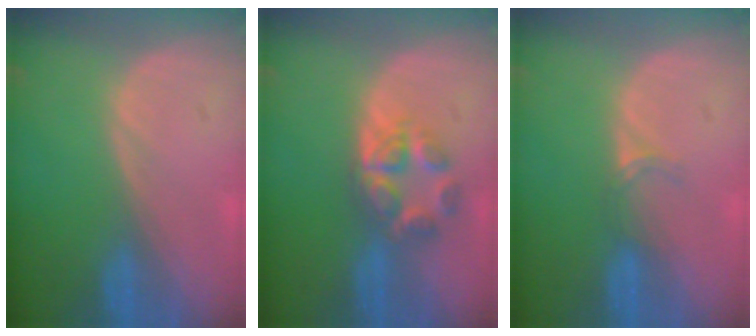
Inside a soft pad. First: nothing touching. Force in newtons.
{"total": 5.8, "press": 5.4, "slide": 2.2}
{"total": 1.9, "press": 1.5, "slide": 1.2}